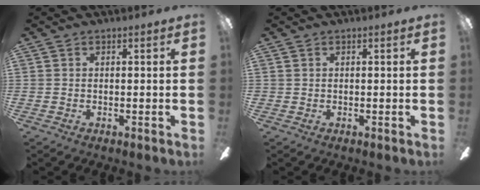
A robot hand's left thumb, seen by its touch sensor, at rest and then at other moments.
{"total": 0.0}